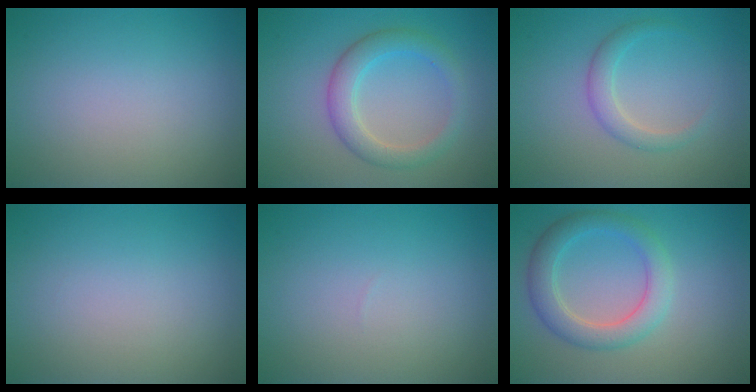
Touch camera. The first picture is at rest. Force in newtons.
{"total": 3.5, "press": 3.5, "slide": 0.2}
{"total": 2.0, "press": 2.0, "slide": 0.0}
{"total": 0.0}
{"total": 0.0}
{"total": 3.9, "press": 3.9, "slide": 0.2}